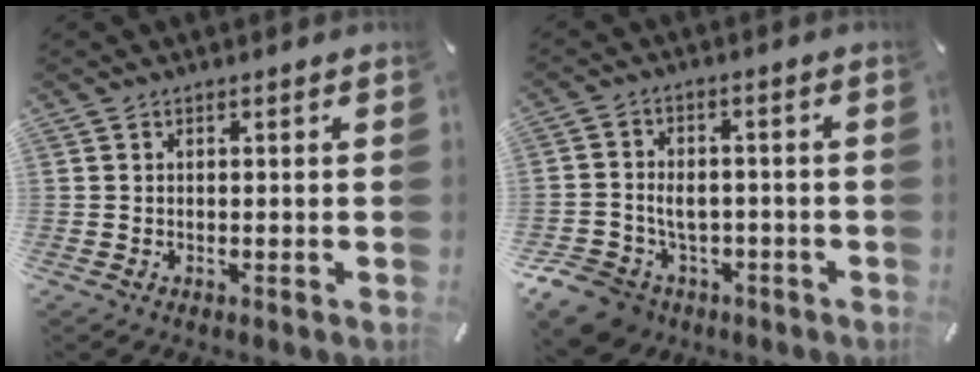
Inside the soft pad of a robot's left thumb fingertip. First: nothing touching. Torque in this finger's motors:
{"motor_torque": [0.84, 2.50, 0.34, 0.28, 0.10]}